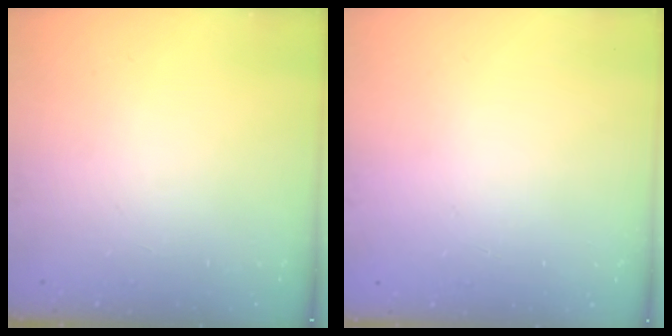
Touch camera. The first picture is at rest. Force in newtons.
{"total": 0.0}